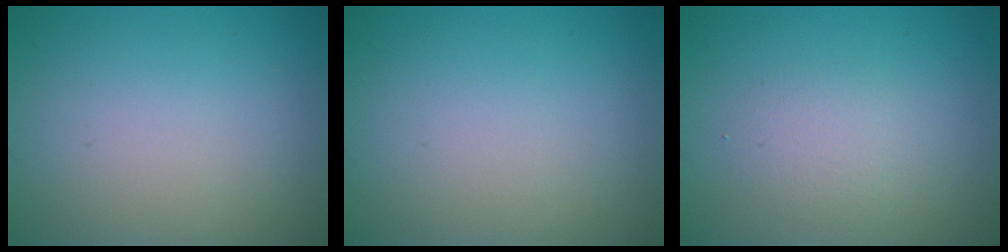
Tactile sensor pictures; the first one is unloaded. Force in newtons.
{"total": 0.0}
{"total": 1.7, "press": 1.7, "slide": 0.1}